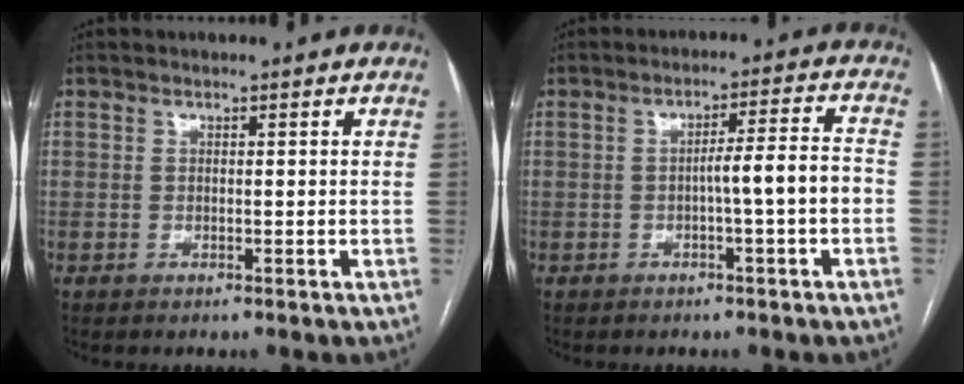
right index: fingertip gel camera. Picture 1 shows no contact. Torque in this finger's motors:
{"motor_torque": [0.78, -0.30, 0.53, 0.10]}